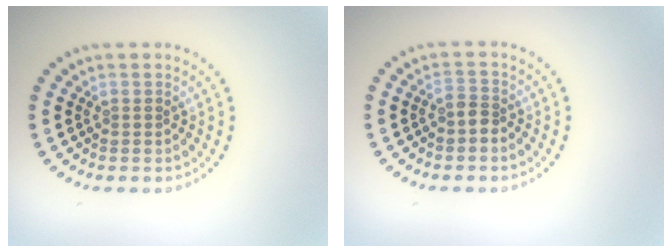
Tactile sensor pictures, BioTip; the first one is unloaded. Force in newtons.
{"total": 1.6, "press": 1.3, "slide": 0.9}